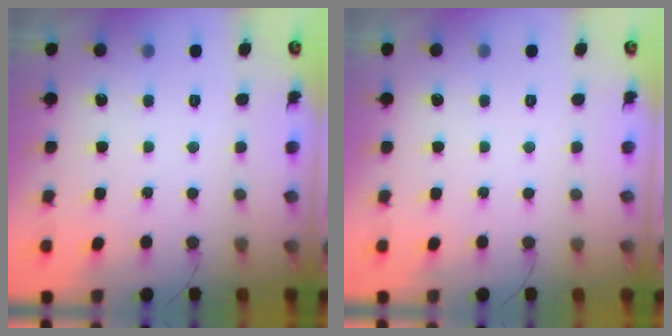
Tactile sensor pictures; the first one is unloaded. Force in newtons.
{"total": 0.0}